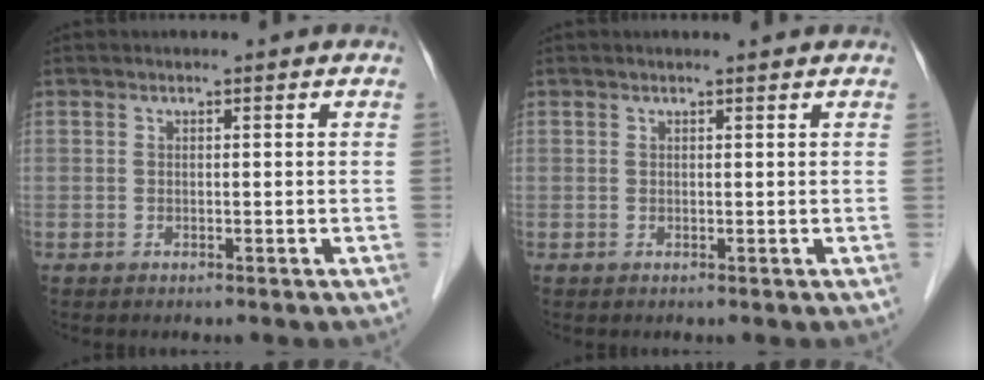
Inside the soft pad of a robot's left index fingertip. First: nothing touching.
{"total": 1.3, "force": [1.3, -0.1, 0.4], "torque": [-0.009, 0.005, 0.018]}